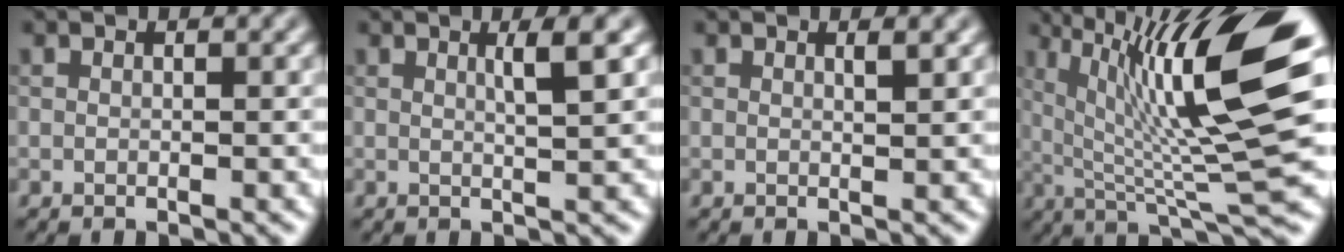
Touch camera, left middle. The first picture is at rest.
{"total": 2.4, "force": [0.9, 0.4, 2.1], "torque": [-0.027, 0.006, 0.010]}
{"total": 0.8, "force": [0.5, 0.2, 0.6], "torque": [-0.005, 0.002, 0.007]}
{"total": 13.8, "force": [4.4, 2.4, 12.9], "torque": [-0.203, 0.017, 0.080]}